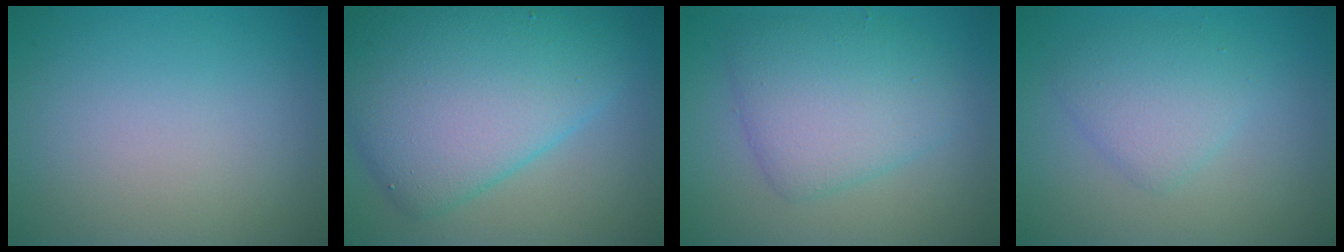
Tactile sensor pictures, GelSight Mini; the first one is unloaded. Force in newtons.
{"total": 10.4, "press": 10.3, "slide": 0.2}
{"total": 5.3, "press": 5.3, "slide": 0.1}
{"total": 2.9, "press": 2.9, "slide": 0.0}